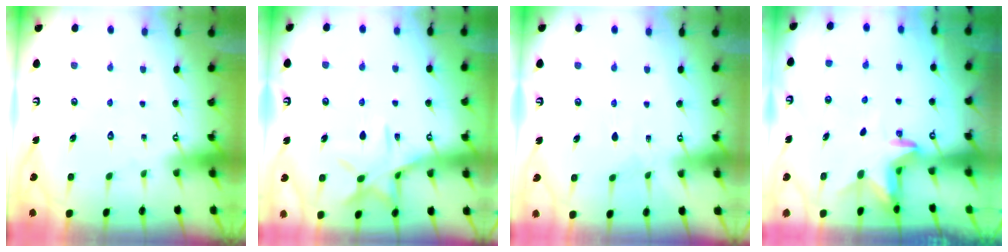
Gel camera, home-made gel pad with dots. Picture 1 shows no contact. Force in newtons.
{"total": 11.5, "press": 11.4, "slide": 0.8}
{"total": 2.1, "press": 2.1, "slide": 0.3}
{"total": 3.0, "press": 2.9, "slide": 0.7}